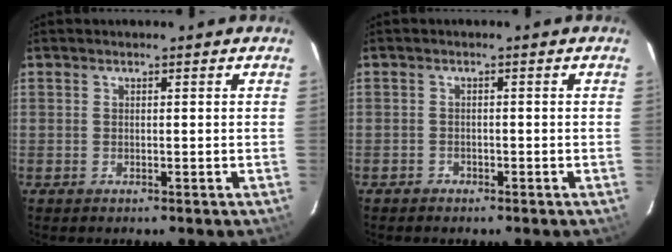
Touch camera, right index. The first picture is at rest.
{"total": 1.5, "force": [-1.1, 0.9, -0.1], "torque": [-0.002, 0.005, -0.019]}